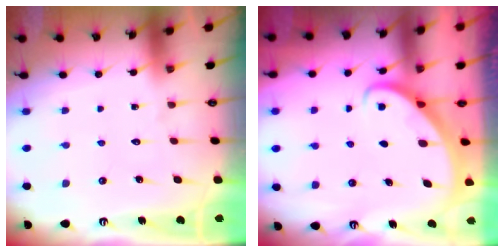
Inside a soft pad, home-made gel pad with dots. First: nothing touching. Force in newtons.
{"total": 2.7, "press": 2.7, "slide": 0.2}